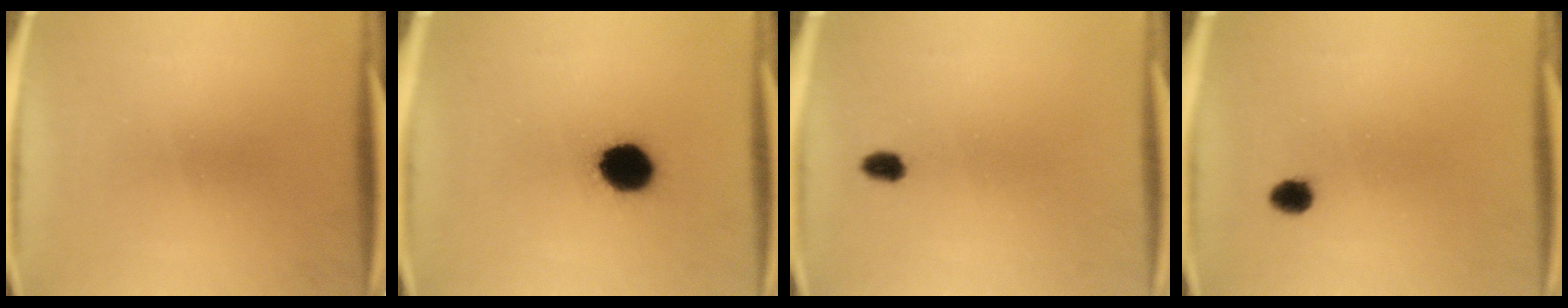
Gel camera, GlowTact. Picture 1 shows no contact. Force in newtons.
{"total": 11.0}
{"total": 2.2}
{"total": 2.5}